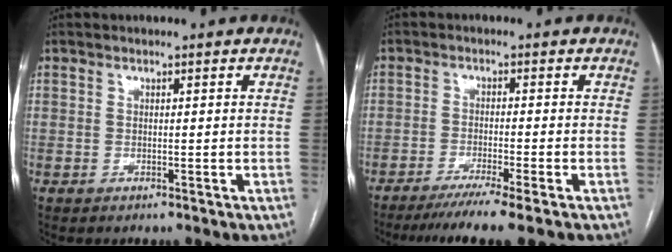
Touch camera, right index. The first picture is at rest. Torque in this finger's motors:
{"motor_torque": [0.78, -0.73, 0.35, 0.08]}